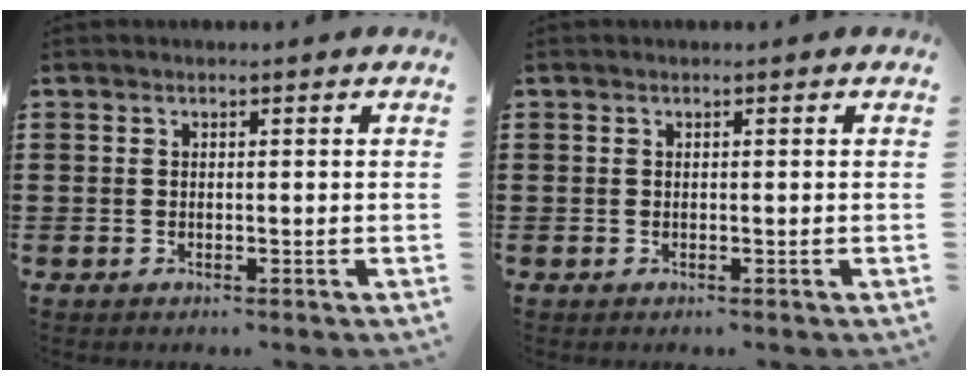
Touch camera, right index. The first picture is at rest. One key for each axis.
{"total": 0.0}